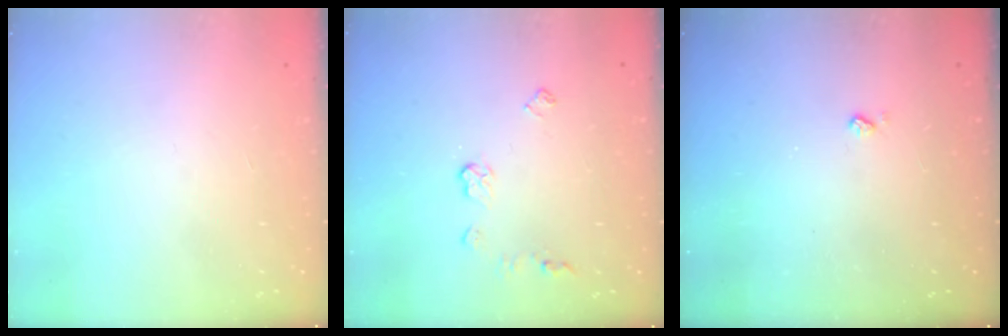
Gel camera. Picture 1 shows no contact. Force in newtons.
{"total": 5.4, "press": 5.4, "slide": 0.7}
{"total": 2.5, "press": 2.5, "slide": 0.5}